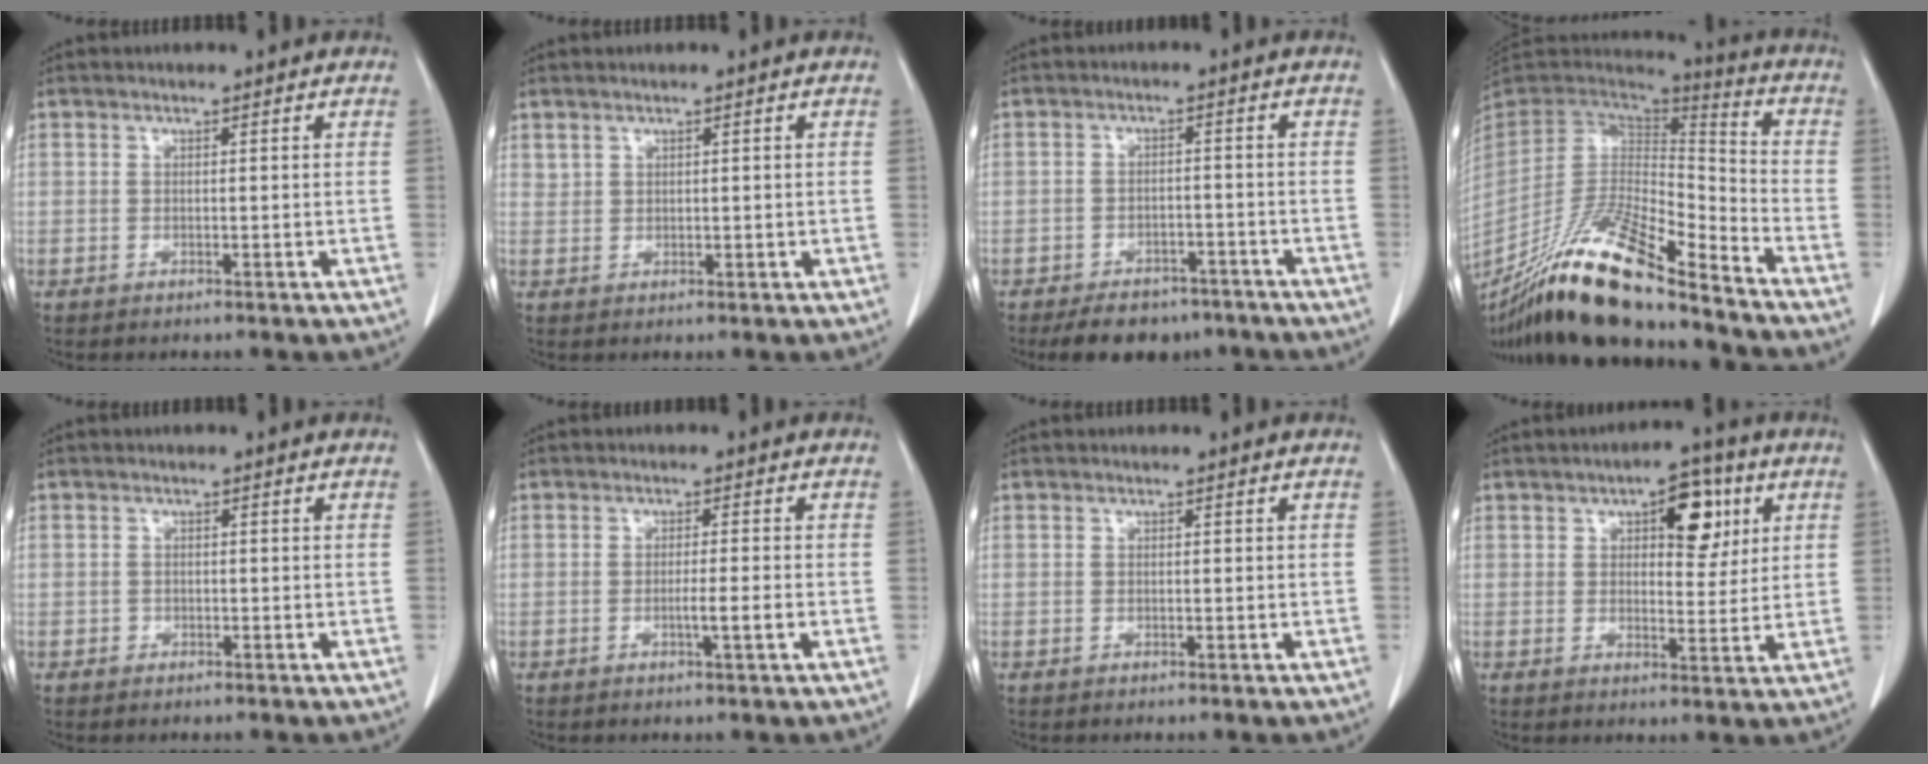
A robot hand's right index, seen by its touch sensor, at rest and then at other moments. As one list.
[{"total": 0.9, "force": [0.7, 0.5, 0.3], "torque": [-0.004, 0.003, 0.019]}, {"total": 8.5, "force": [-6.7, 4.4, 2.8], "torque": [-0.030, 0.005, -0.093]}, {"total": 21.0, "force": [-16.6, 2.7, 12.6], "torque": [-0.253, -0.021, -0.309]}, {"total": 0.8, "force": [-0.3, 0.8, -0.1], "torque": [-0.001, 0.006, -0.005]}, {"total": 2.6, "force": [-0.9, -0.4, 2.4], "torque": [-0.041, -0.003, -0.015]}, {"total": 0.0}, {"total": 7.6, "force": [3.2, 3.3, 6.1], "torque": [-0.080, 0.011, 0.043]}]